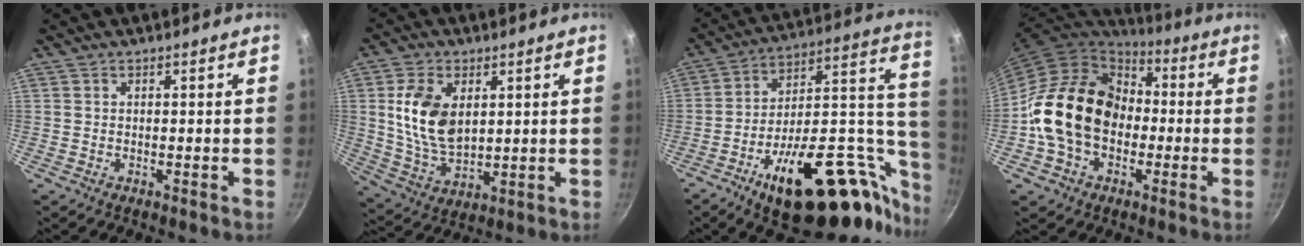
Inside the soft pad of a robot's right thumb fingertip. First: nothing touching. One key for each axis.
{"total": 12.7, "fx": 2.9, "fy": 8.0, "fz": 9.5, "tx": -0.167, "ty": -0.020, "tz": 0.065}
{"total": 33.7, "fx": -13.8, "fy": 15.3, "fz": 26.6, "tx": -0.315, "ty": 0.081, "tz": -0.201}
{"total": 19.1, "fx": -1.9, "fy": 14.7, "fz": 12.1, "tx": -0.188, "ty": 0.047, "tz": -0.041}